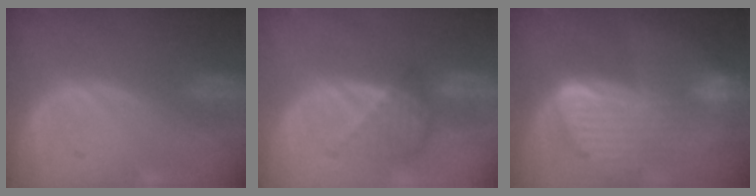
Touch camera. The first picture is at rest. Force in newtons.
{"total": 4.6, "press": 4.2, "slide": 1.8}
{"total": 10.0, "press": 8.6, "slide": 5.0}